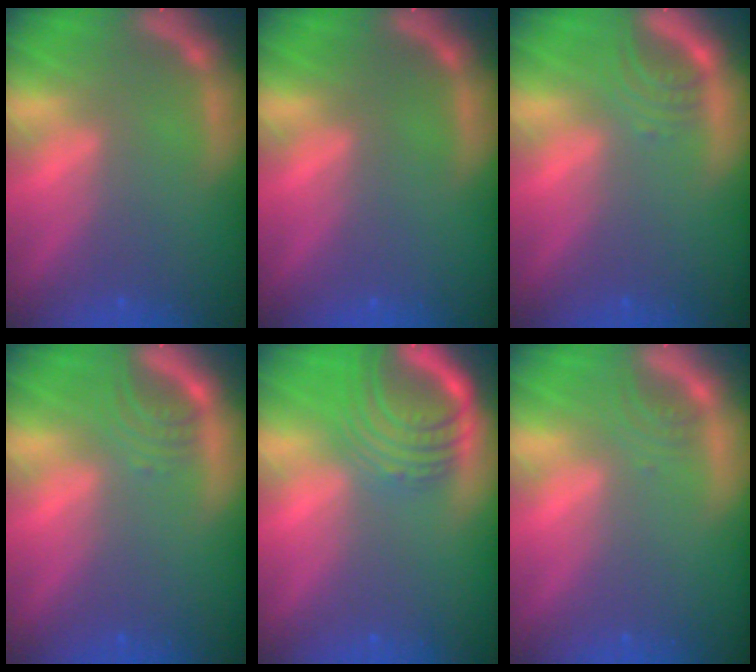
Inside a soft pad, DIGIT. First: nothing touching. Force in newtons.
{"total": 0.0}
{"total": 2.5}
{"total": 2.5}
{"total": 7.6}
{"total": 1.4}